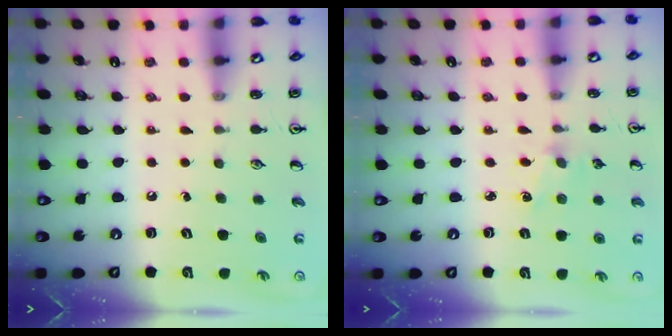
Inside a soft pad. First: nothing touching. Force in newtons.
{"total": 1.7, "press": 1.7, "slide": 0.3}